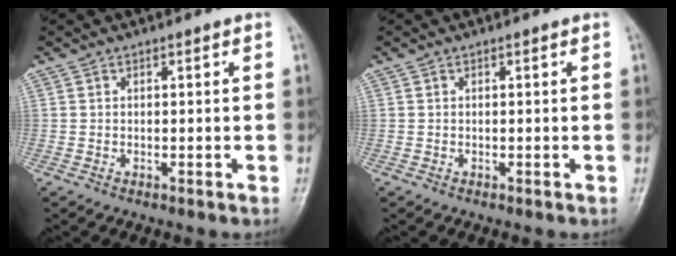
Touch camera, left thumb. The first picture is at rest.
{"total": 0.0}